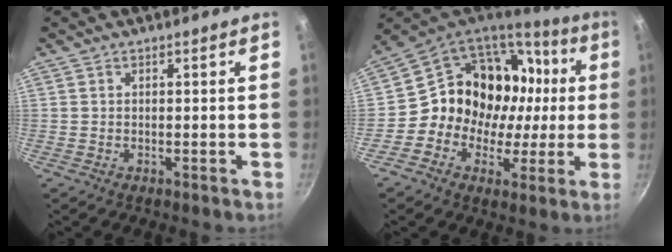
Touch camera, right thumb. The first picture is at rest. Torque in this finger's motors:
{"motor_torque": [-0.48, 1.90, 0.84, -0.91, 0.09]}